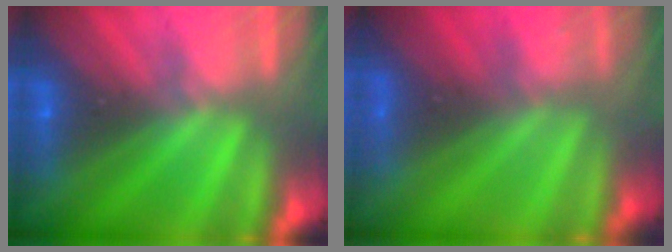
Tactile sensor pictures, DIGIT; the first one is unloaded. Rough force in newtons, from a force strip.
{"total": 7.0}